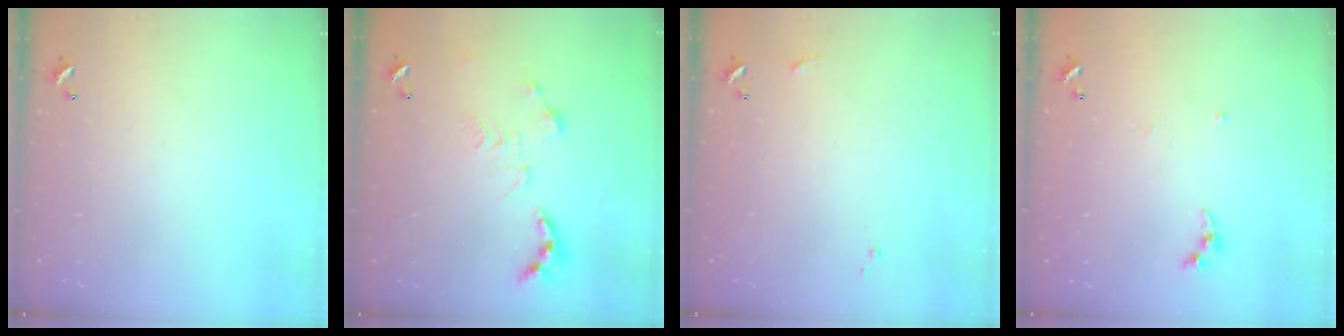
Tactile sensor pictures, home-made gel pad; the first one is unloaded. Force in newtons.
{"total": 0.0}
{"total": 4.2, "press": 4.2, "slide": 0.6}
{"total": 5.3, "press": 5.2, "slide": 0.7}